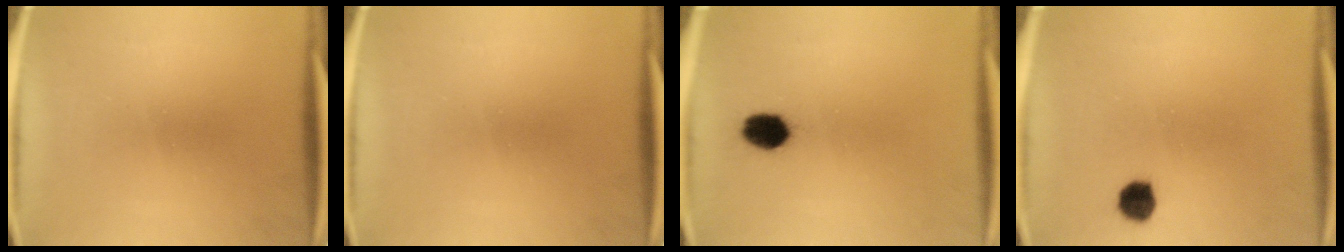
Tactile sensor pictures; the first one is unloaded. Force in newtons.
{"total": 0.0}
{"total": 5.6}
{"total": 4.2}